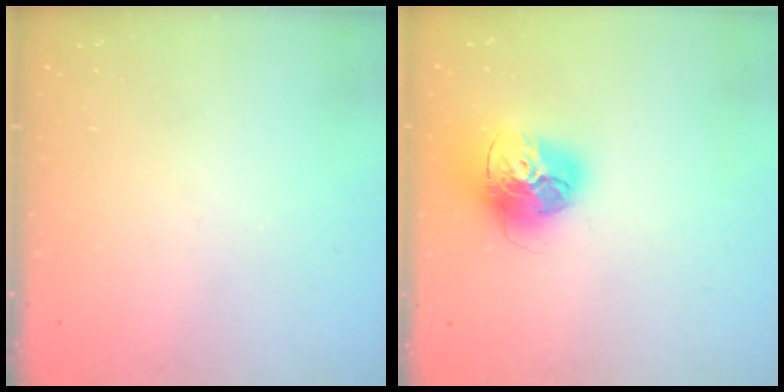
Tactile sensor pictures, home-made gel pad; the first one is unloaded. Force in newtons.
{"total": 16.2, "press": 16.1, "slide": 1.6}